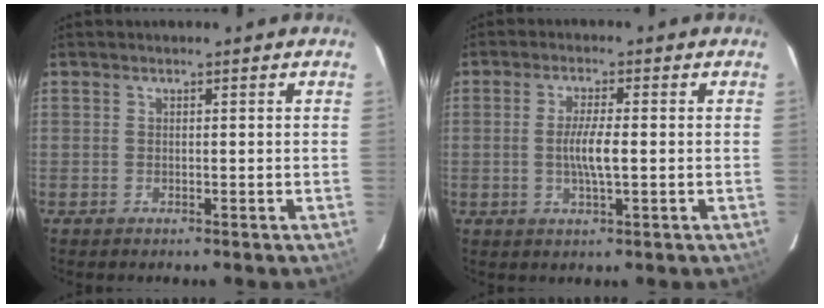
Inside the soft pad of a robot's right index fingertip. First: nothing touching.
{"total": 4.9, "force": [-0.5, 0.6, 4.8], "torque": [-0.089, -0.004, -0.008]}